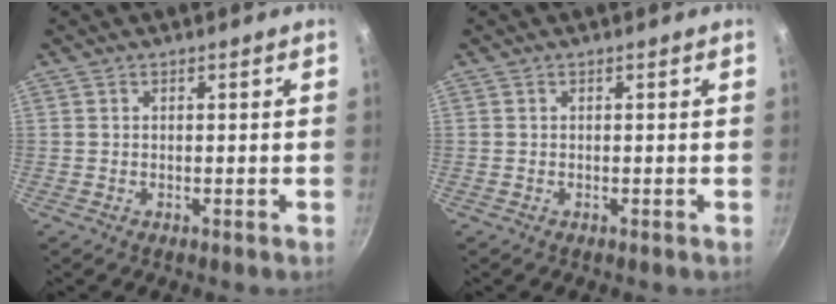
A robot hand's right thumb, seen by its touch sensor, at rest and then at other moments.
{"total": 0.0}